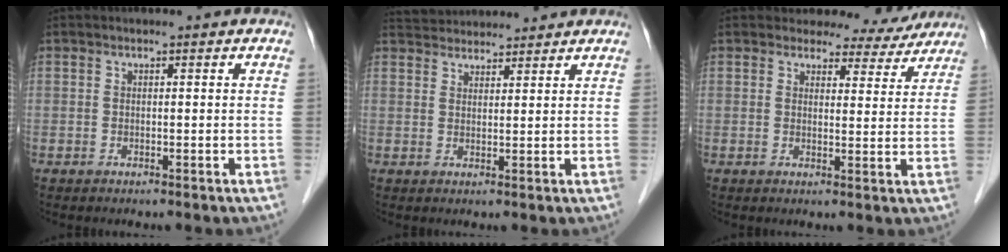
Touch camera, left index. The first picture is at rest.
{"total": 8.1, "force": [7.8, 1.6, 1.6], "torque": [-0.028, 0.036, 0.120]}
{"total": 6.9, "force": [6.4, 2.6, 0.4], "torque": [0.009, -0.010, 0.059]}